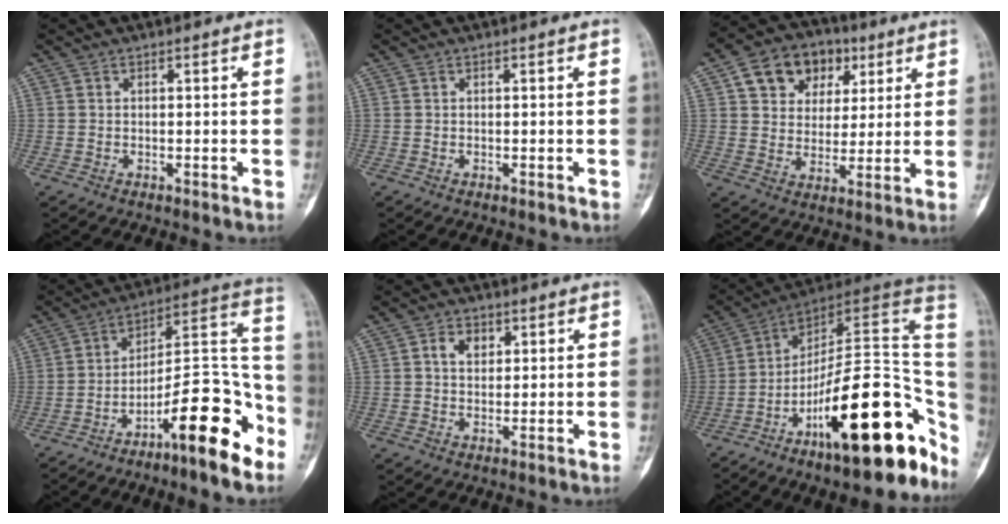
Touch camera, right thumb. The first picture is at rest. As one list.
[{"total": 0.0}, {"total": 13.2, "force": [5.6, 10.1, 6.5], "torque": [-0.063, -0.004, 0.092]}, {"total": 17.7, "force": [-10.3, 4.1, 13.8], "torque": [-0.197, 0.095, -0.167]}, {"total": 4.1, "force": [1.4, 3.0, 2.4], "torque": [-0.027, 0.000, 0.023]}, {"total": 27.4, "force": [-10.2, 9.3, 23.6], "torque": [-0.265, 0.078, -0.151]}]